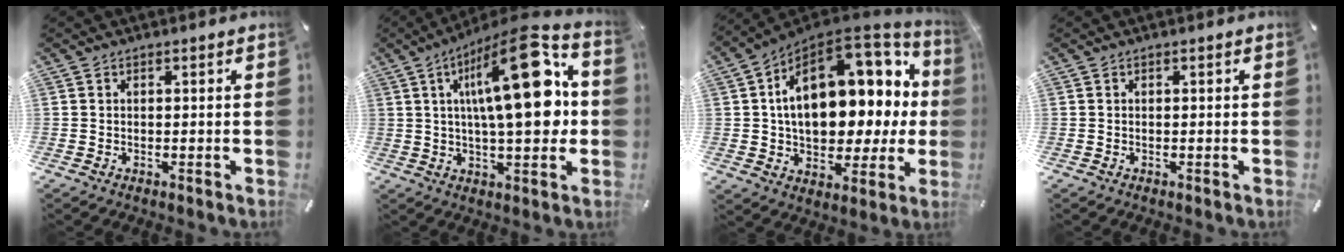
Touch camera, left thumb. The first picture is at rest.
{"total": 23.2, "force": [4.9, 8.3, 21.1], "torque": [-0.330, -0.025, 0.065]}
{"total": 21.7, "force": [5.0, 13.5, 16.3], "torque": [-0.241, -0.038, 0.090]}
{"total": 0.0}